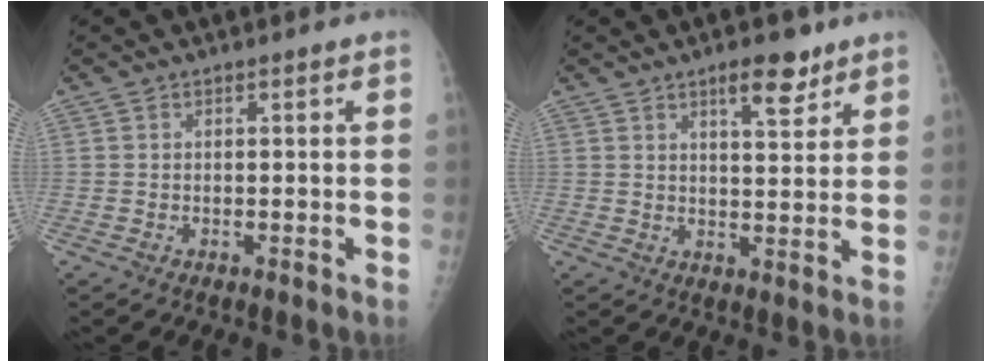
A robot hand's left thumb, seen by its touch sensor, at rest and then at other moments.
{"total": 6.7, "force": [4.4, 2.2, 4.5], "torque": [-0.050, -0.027, 0.064]}